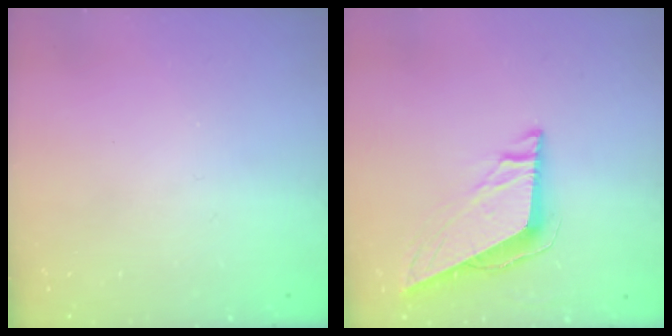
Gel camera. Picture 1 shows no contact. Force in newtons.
{"total": 8.8, "press": 8.7, "slide": 1.4}